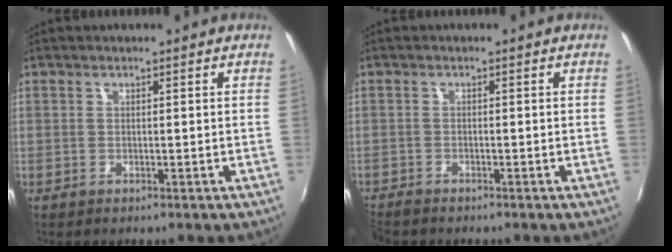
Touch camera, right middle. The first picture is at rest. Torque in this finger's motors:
{"motor_torque": [0.84, -0.85, 0.16, 0.08]}